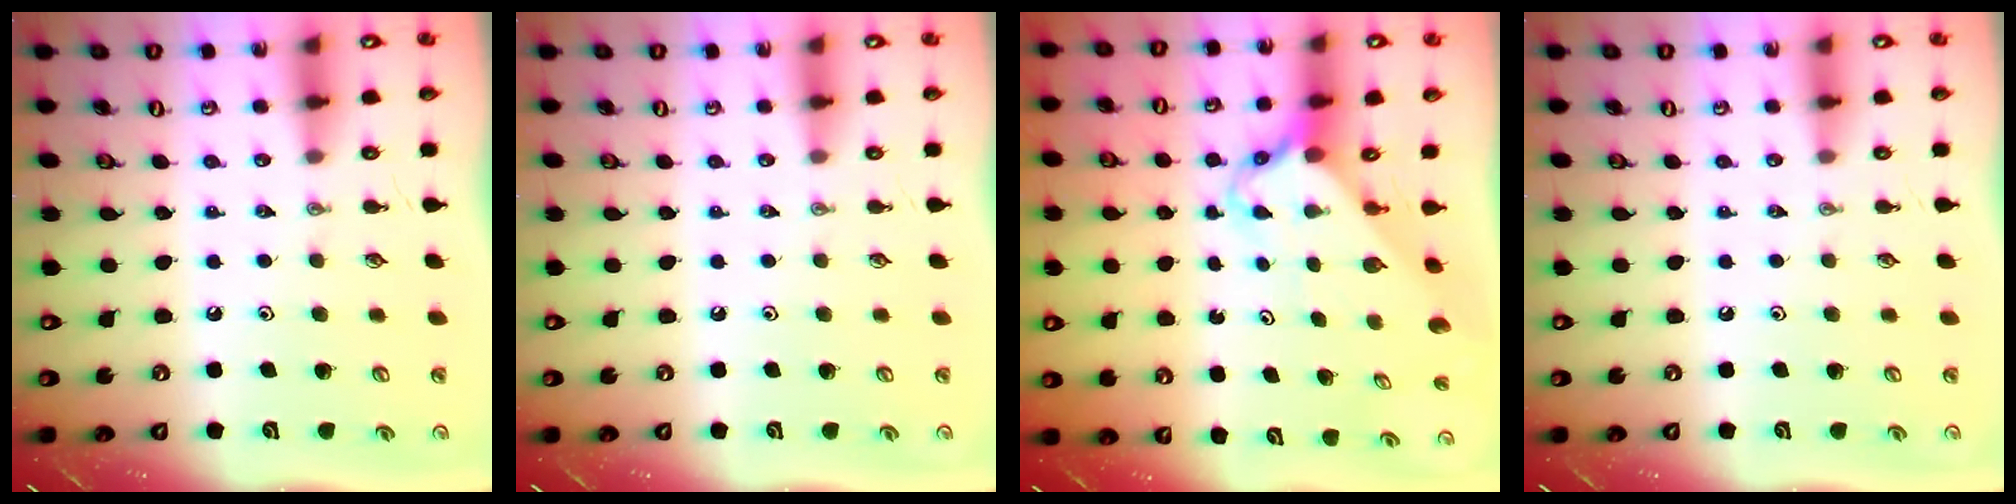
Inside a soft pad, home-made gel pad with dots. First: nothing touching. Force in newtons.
{"total": 0.0}
{"total": 2.7, "press": 2.7, "slide": 0.2}
{"total": 0.0}